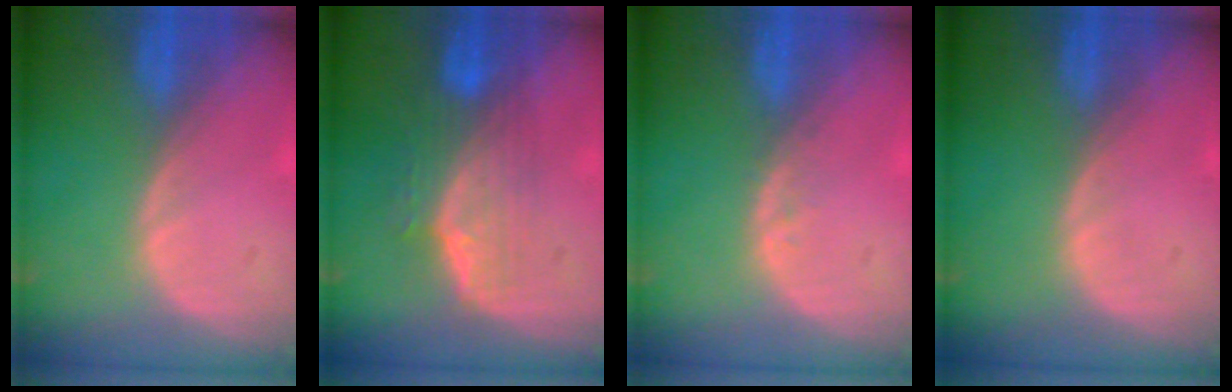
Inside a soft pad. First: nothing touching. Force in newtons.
{"total": 7.4, "press": 6.6, "slide": 3.3}
{"total": 1.0, "press": 1.0, "slide": 0.2}
{"total": 0.0}